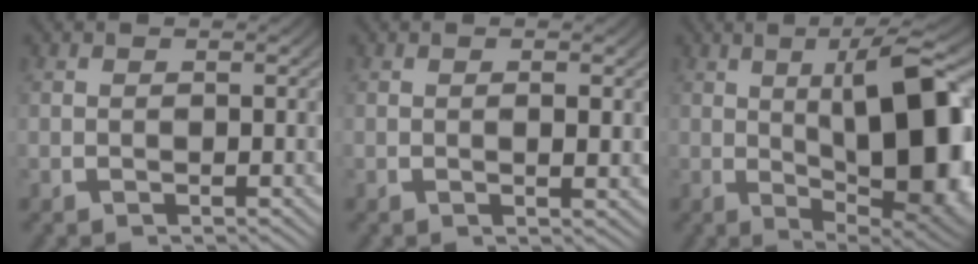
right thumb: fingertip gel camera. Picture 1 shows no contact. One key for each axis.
{"total": 1.0, "fx": 0.0, "fy": 0.3, "fz": 0.9, "tx": -0.015, "ty": -0.006, "tz": -0.002}
{"total": 15.1, "fx": -1.1, "fy": 6.4, "fz": 13.6, "tx": -0.211, "ty": -0.021, "tz": 0.002}